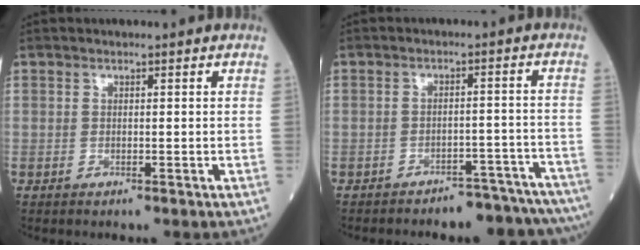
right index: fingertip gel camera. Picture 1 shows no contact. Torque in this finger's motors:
{"motor_torque": [0.24, -0.82, 0.29, 0.03]}